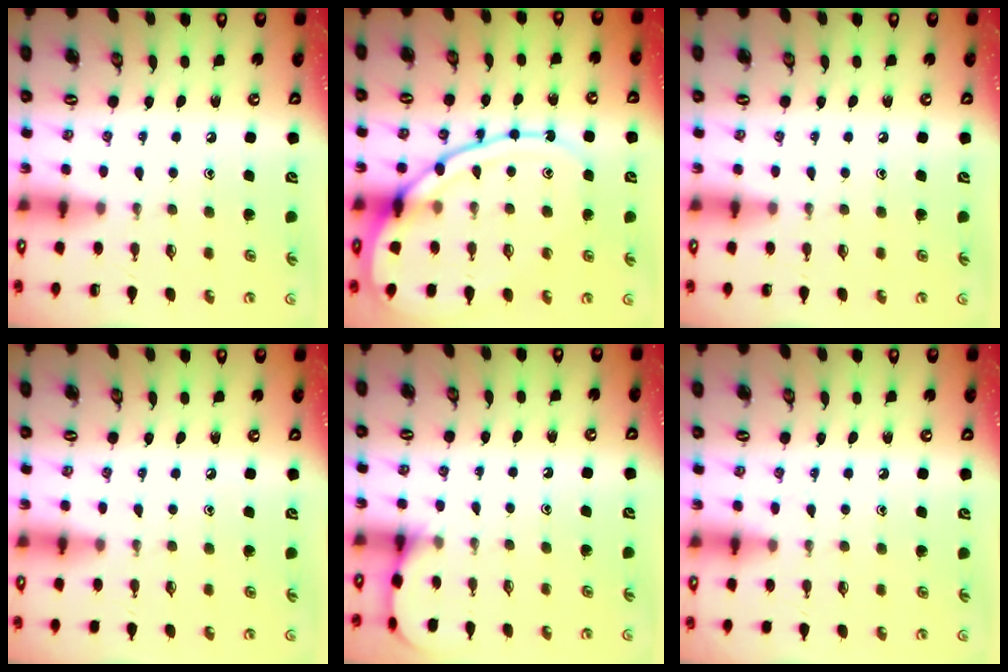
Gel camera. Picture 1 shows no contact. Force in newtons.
{"total": 15.1, "press": 15.0, "slide": 1.5}
{"total": 0.0}
{"total": 2.9, "press": 2.9, "slide": 0.4}
{"total": 4.8, "press": 4.7, "slide": 0.4}
{"total": 5.4, "press": 5.4, "slide": 0.7}